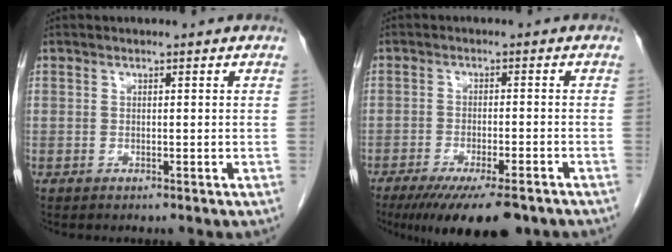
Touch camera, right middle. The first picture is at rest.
{"total": 12.6, "force": [-9.4, 2.5, 8.0], "torque": [-0.106, -0.019, -0.142]}